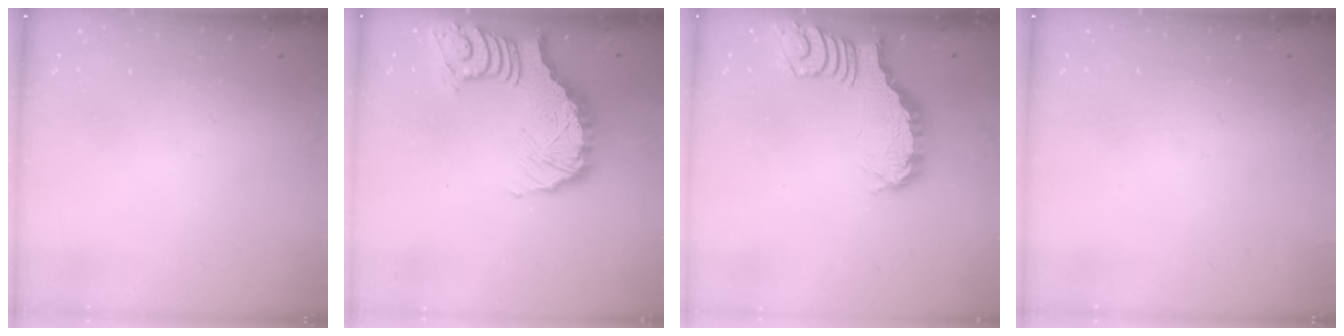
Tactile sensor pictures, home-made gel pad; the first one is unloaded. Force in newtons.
{"total": 9.9, "press": 9.8, "slide": 1.3}
{"total": 2.7, "press": 2.7, "slide": 0.4}
{"total": 0.0}